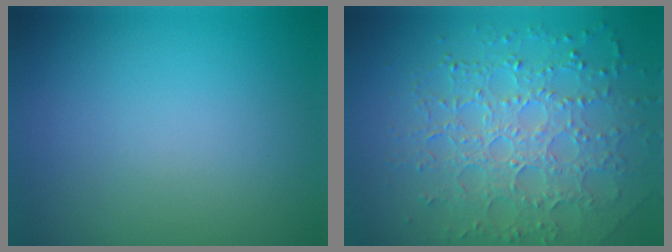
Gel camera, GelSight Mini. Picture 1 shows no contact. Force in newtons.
{"total": 7.3, "press": 5.4, "slide": 5.0}